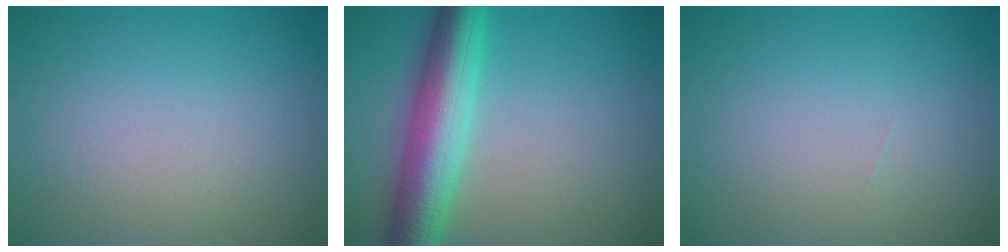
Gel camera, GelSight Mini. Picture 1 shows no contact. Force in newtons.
{"total": 7.6, "press": 7.6, "slide": 0.1}
{"total": 0.0}